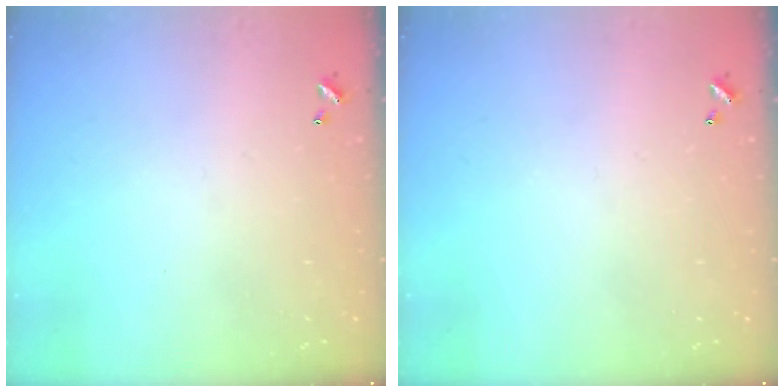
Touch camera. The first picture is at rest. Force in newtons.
{"total": 0.0}